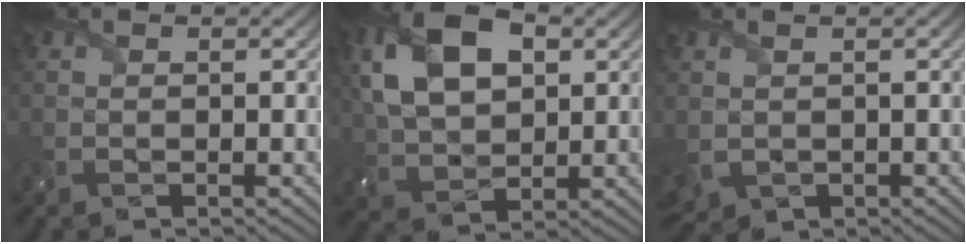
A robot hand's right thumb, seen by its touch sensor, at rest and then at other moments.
{"total": 12.7, "force": [3.6, 8.0, 9.1], "torque": [-0.215, 0.019, 0.063]}
{"total": 3.7, "force": [0.2, 3.1, 2.1], "torque": [-0.076, -0.017, 0.003]}